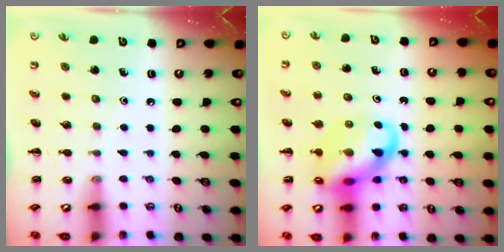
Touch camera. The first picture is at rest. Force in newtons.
{"total": 14.6, "press": 14.4, "slide": 2.8}